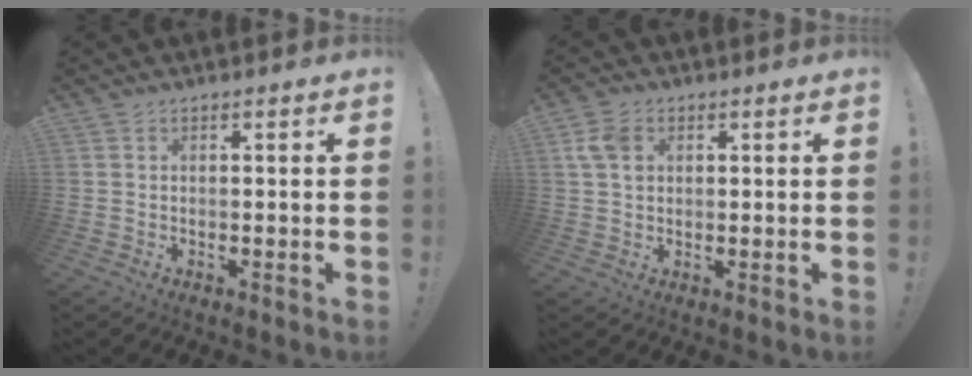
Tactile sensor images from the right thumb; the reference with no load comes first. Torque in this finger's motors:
{"motor_torque": [0.28, 1.31, 0.56, -0.15, 0.03]}